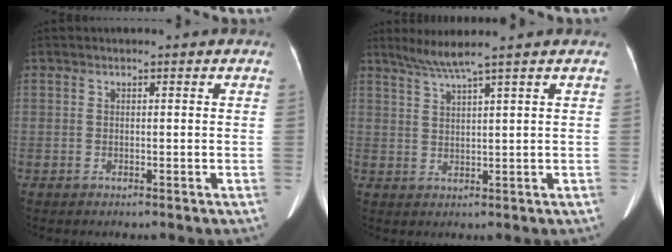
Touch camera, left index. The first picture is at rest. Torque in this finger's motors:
{"motor_torque": [-0.32, -0.18, -0.03, -0.02]}